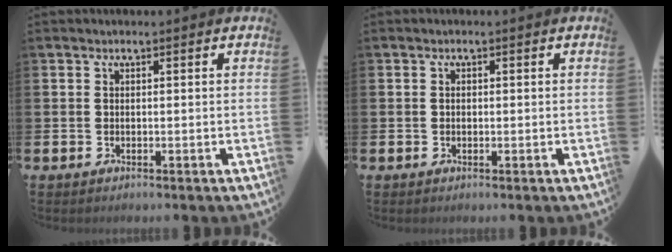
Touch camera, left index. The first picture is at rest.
{"total": 0.6, "force": [0.0, 0.4, 0.4], "torque": [-0.007, 0.004, -0.001]}